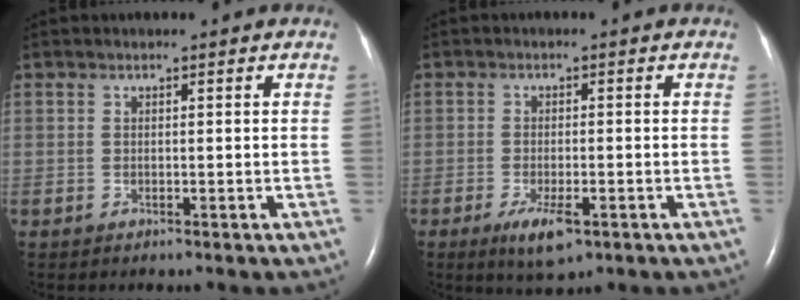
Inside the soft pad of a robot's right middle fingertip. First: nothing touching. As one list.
[{"total": 4.8, "force": [-2.5, 1.4, 3.9], "torque": [-0.074, -0.009, -0.035]}]